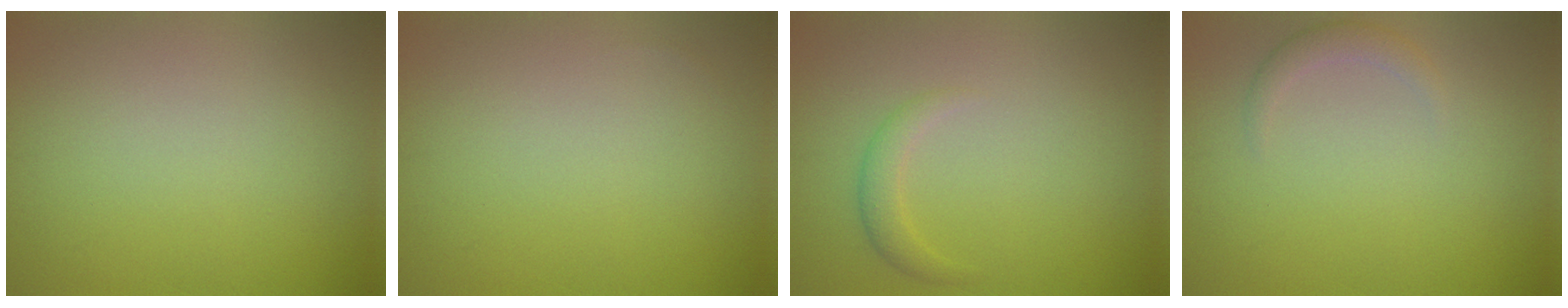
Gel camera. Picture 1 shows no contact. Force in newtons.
{"total": 0.0}
{"total": 1.5, "press": 1.5, "slide": 0.0}
{"total": 1.4, "press": 1.4, "slide": 0.1}